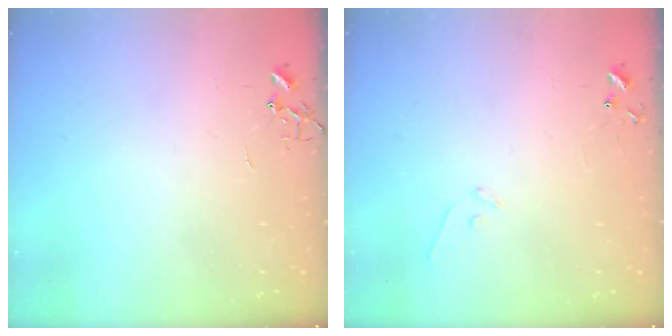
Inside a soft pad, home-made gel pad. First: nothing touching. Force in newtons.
{"total": 5.3, "press": 5.3, "slide": 0.4}